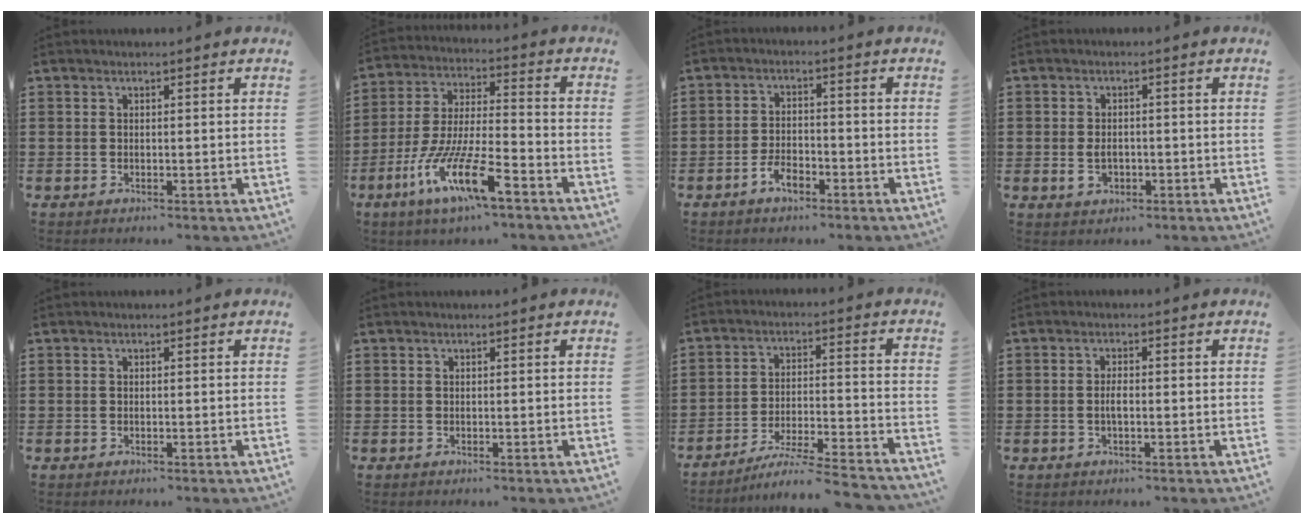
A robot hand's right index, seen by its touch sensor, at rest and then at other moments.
{"total": 13.0, "force": [-8.5, 2.5, 9.5], "torque": [-0.208, 0.004, -0.164]}
{"total": 3.8, "force": [-2.6, 1.6, 2.2], "torque": [-0.046, 0.005, -0.051]}
{"total": 3.0, "force": [-0.7, 1.9, 2.3], "torque": [-0.053, -0.003, -0.014]}
{"total": 0.0}
{"total": 0.0}
{"total": 6.2, "force": [-5.6, -0.3, 2.6], "torque": [-0.049, -0.010, -0.109]}
{"total": 1.8, "force": [-0.3, 0.7, 1.7], "torque": [-0.040, 0.002, -0.008]}